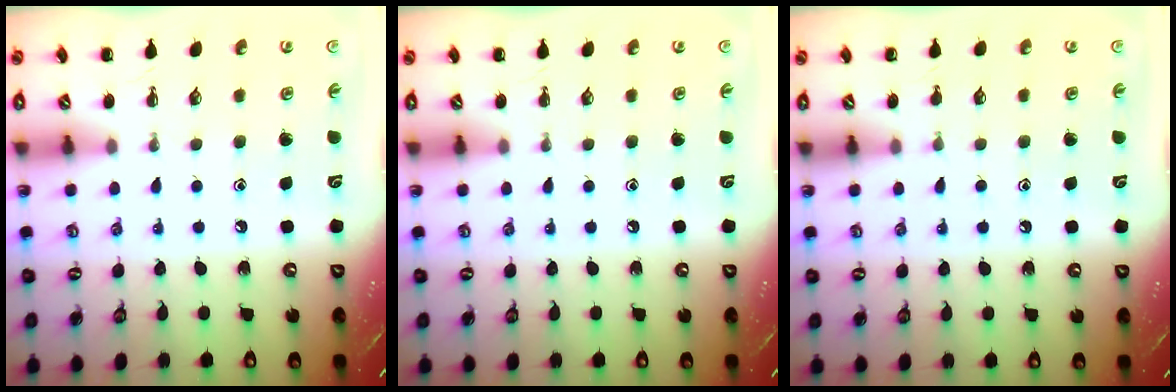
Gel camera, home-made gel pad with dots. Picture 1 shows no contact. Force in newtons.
{"total": 0.0}
{"total": 3.6, "press": 3.4, "slide": 1.3}